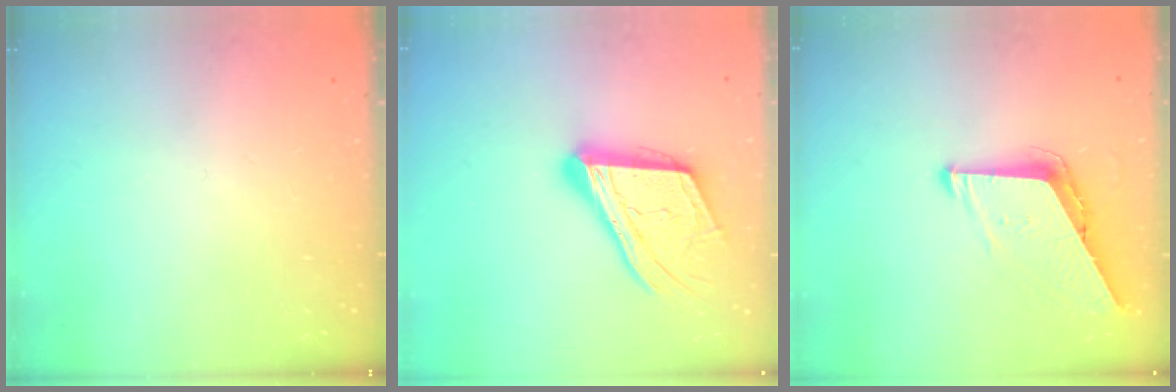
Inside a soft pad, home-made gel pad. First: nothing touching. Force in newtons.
{"total": 19.1, "press": 18.9, "slide": 2.6}
{"total": 7.7, "press": 7.7, "slide": 0.3}